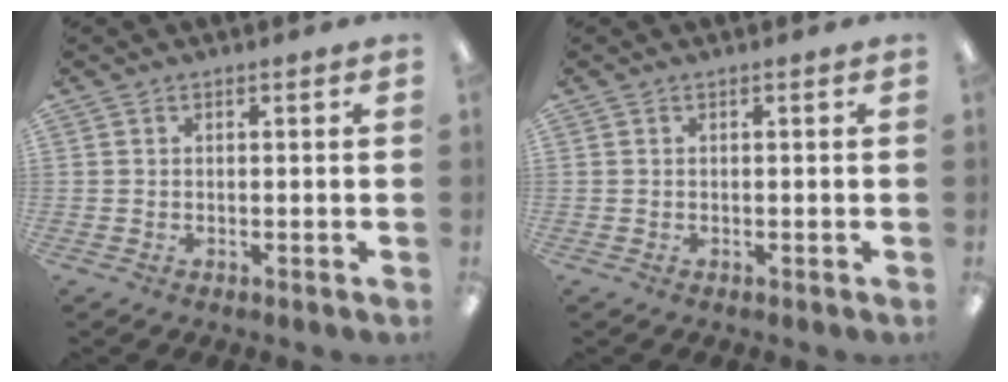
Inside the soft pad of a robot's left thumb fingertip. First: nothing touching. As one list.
[{"total": 0.0}]